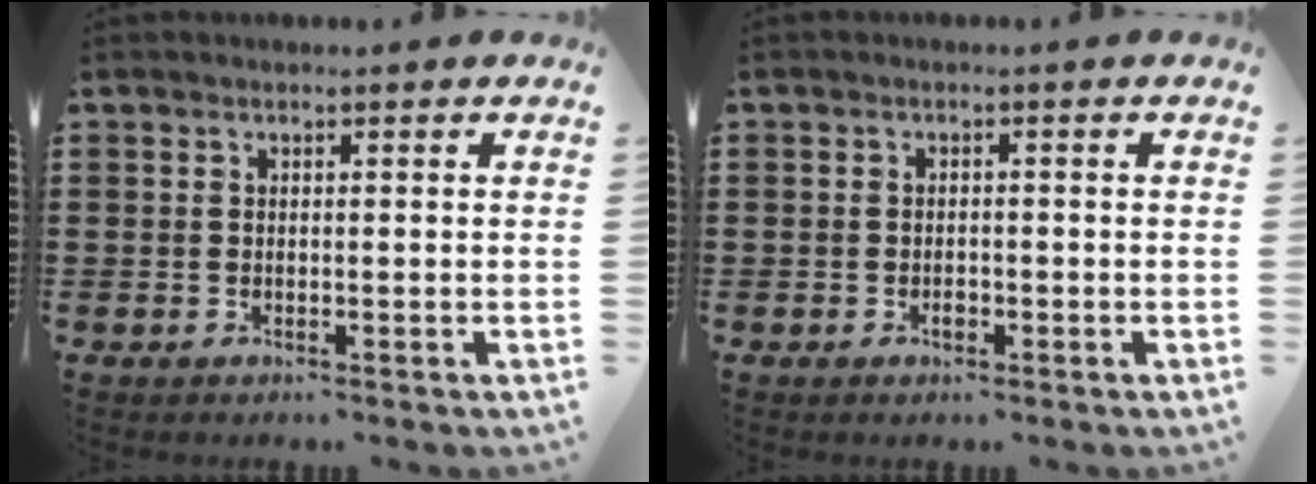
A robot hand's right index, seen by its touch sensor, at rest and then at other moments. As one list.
[{"total": 1.1, "force": [-0.6, 0.7, 0.6], "torque": [-0.014, -0.002, -0.012]}]